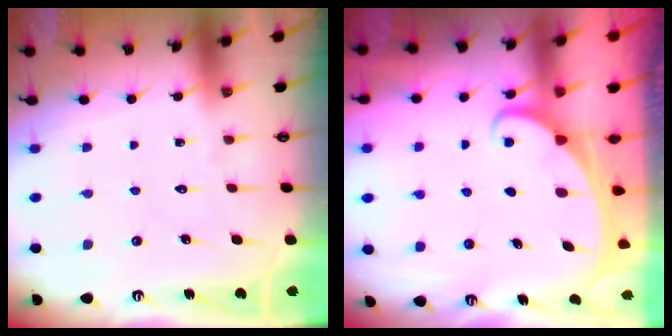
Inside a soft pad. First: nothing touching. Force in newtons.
{"total": 2.0, "press": 2.0, "slide": 0.2}